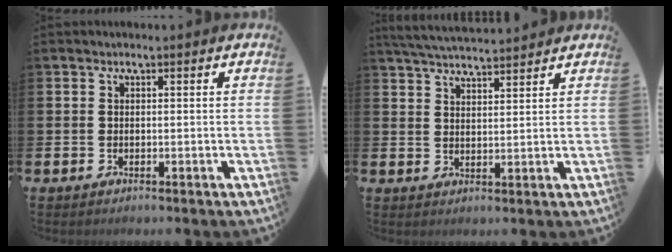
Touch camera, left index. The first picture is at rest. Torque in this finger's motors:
{"motor_torque": [0.22, -0.27, 0.09, 0.05]}